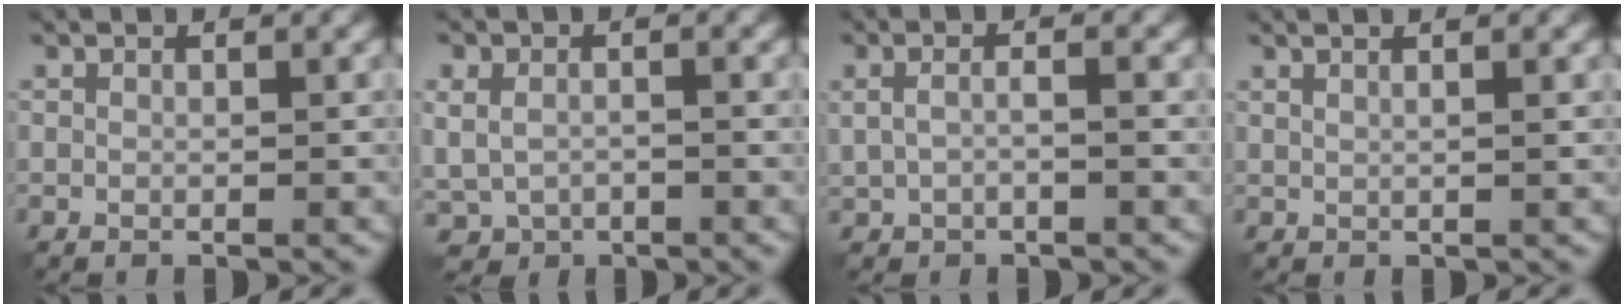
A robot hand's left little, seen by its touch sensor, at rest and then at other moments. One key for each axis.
{"total": 3.7, "fx": -0.8, "fy": 2.8, "fz": 2.3, "tx": -0.046, "ty": -0.009, "tz": -0.009}
{"total": 2.8, "fx": 0.2, "fy": 1.5, "fz": 2.4, "tx": -0.049, "ty": 0.003, "tz": 0.002}
{"total": 2.6, "fx": 1.5, "fy": 1.0, "fz": 1.8, "tx": -0.009, "ty": 0.009, "tz": 0.001}